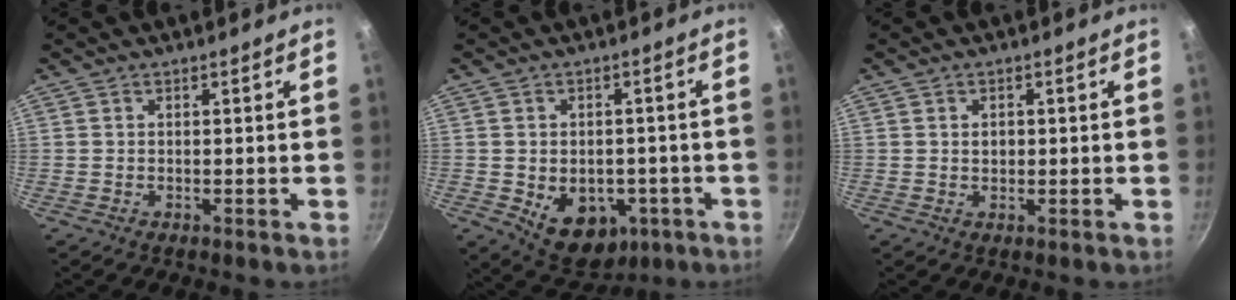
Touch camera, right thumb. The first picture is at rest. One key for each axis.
{"total": 11.3, "fx": -3.9, "fy": 7.9, "fz": 7.1, "tx": -0.083, "ty": 0.011, "tz": -0.040}
{"total": 1.8, "fx": 0.3, "fy": 1.4, "fz": 1.2, "tx": -0.011, "ty": 0.000, "tz": 0.006}